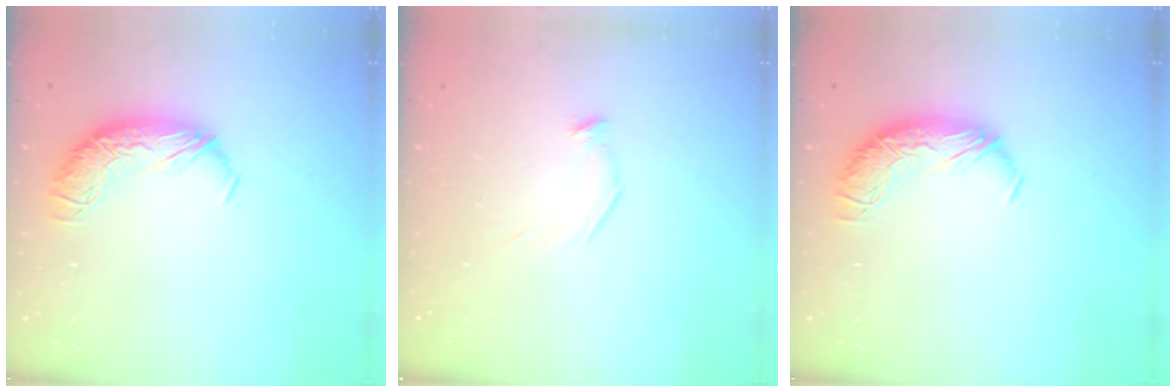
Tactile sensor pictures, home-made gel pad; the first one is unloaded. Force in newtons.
{"total": 7.1, "press": 7.0, "slide": 1.1}
{"total": 0.0}